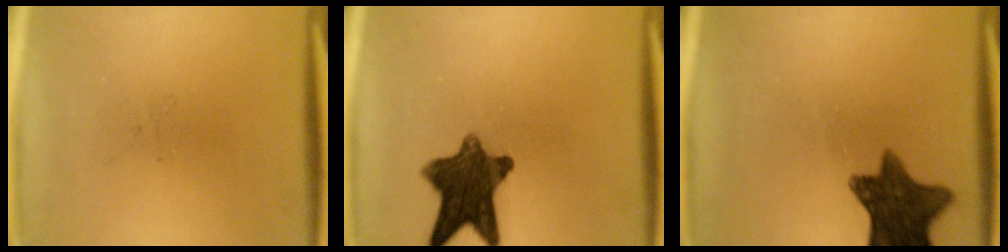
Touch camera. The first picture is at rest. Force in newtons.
{"total": 11.0}
{"total": 10.9}